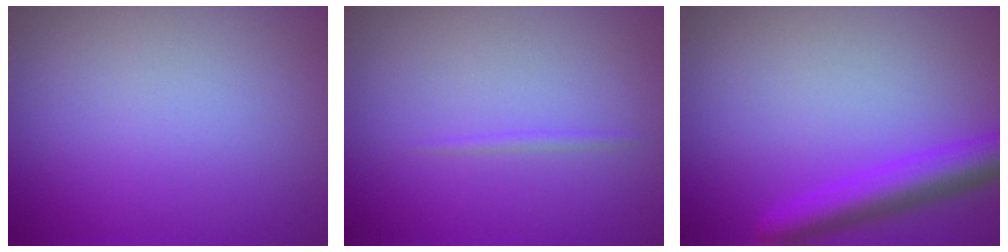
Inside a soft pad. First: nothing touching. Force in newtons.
{"total": 0.6, "press": 0.6, "slide": 0.1}
{"total": 4.3, "press": 4.3, "slide": 0.1}